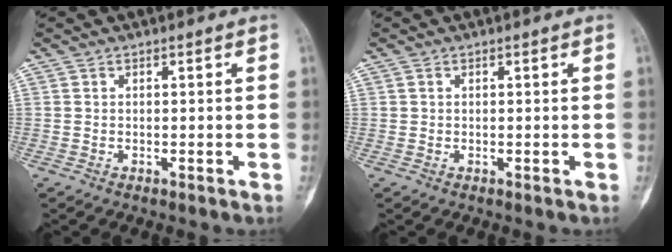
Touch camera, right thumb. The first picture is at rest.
{"total": 0.0}